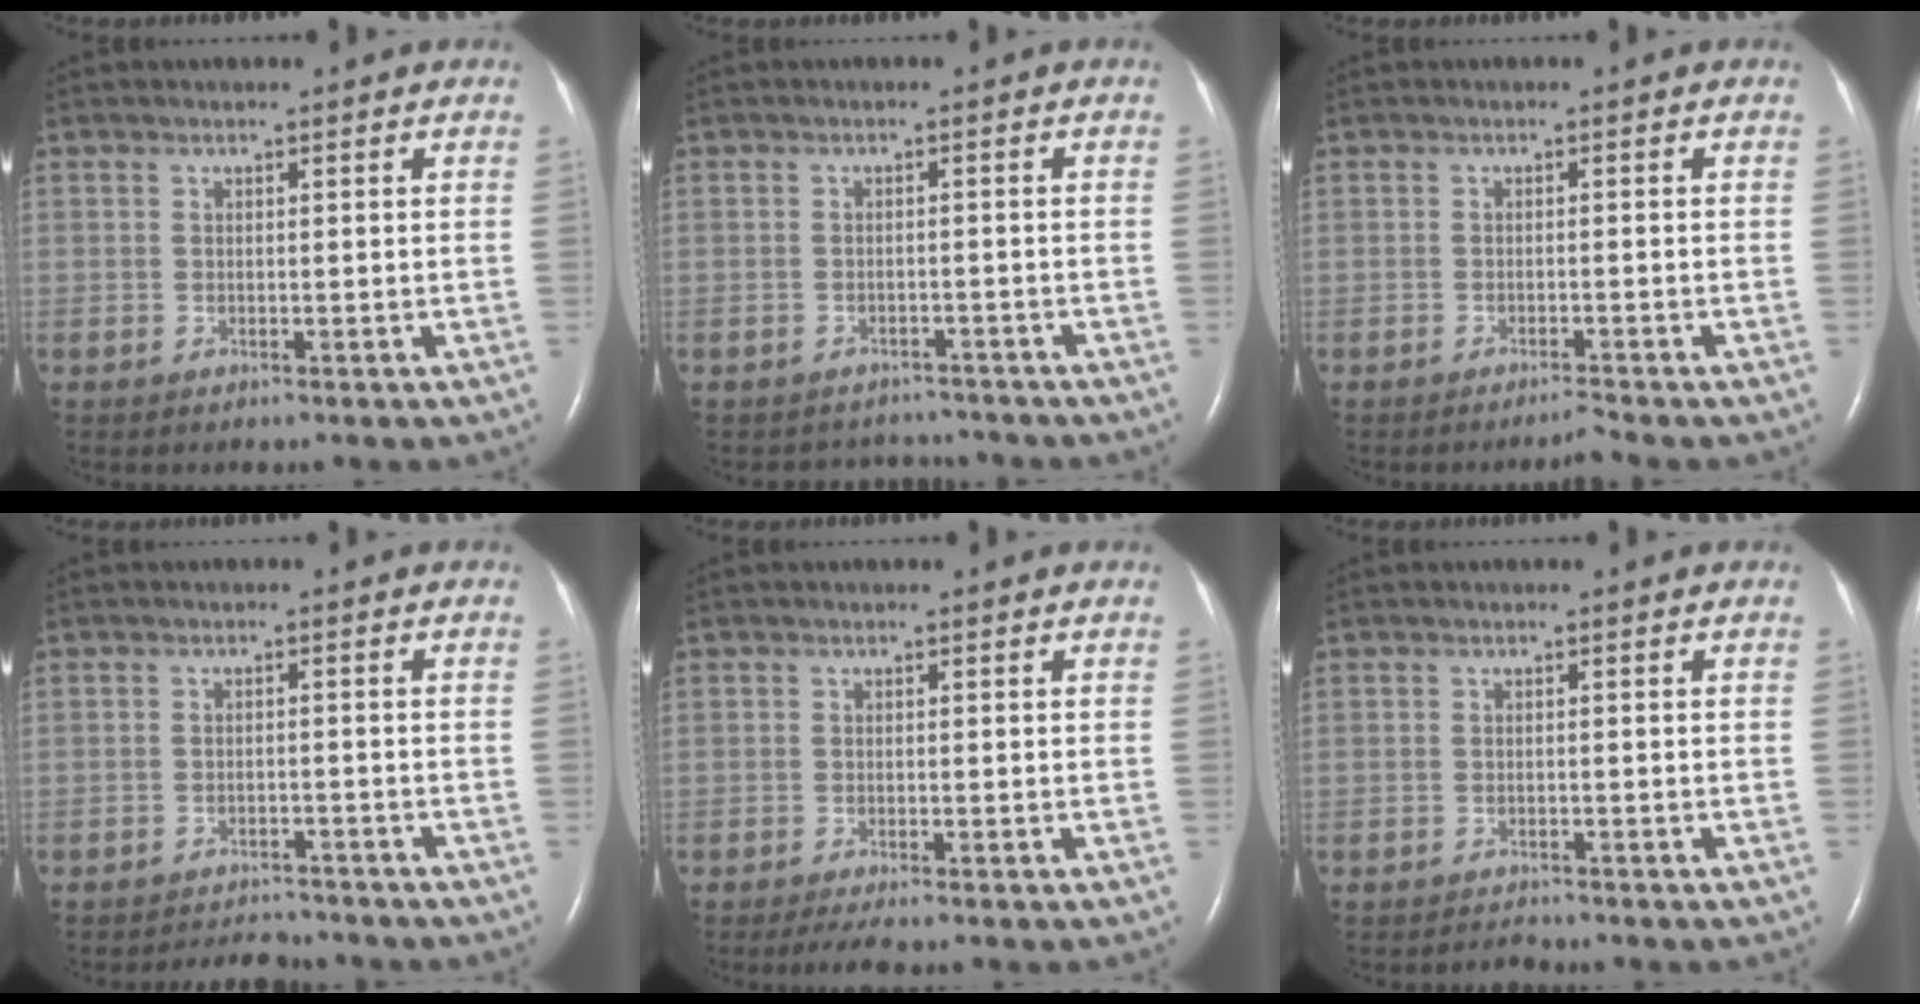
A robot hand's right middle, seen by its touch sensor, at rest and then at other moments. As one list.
[{"total": 3.9, "force": [-3.6, 1.2, -0.8], "torque": [0.006, 0.009, -0.049]}, {"total": 1.4, "force": [-1.3, -0.5, 0.2], "torque": [-0.005, -0.006, -0.020]}, {"total": 4.4, "force": [-4.3, 0.7, -0.1], "torque": [-0.005, -0.003, -0.066]}, {"total": 2.4, "force": [-1.9, 0.0, 1.5], "torque": [-0.033, -0.008, -0.034]}, {"total": 1.2, "force": [-1.2, 0.1, -0.1], "torque": [-0.004, -0.007, -0.016]}]